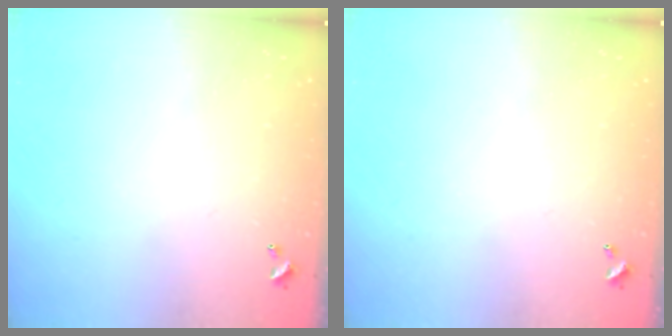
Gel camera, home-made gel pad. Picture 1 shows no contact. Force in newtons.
{"total": 0.0}